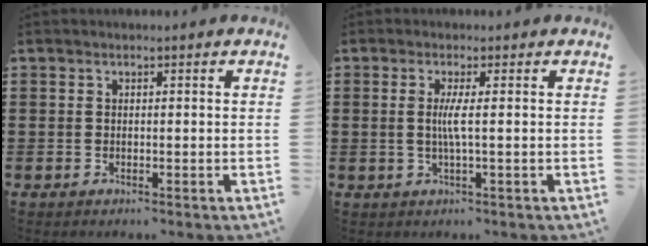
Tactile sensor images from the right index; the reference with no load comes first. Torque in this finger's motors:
{"motor_torque": [0.84, 1.30, 0.13, 0.05]}